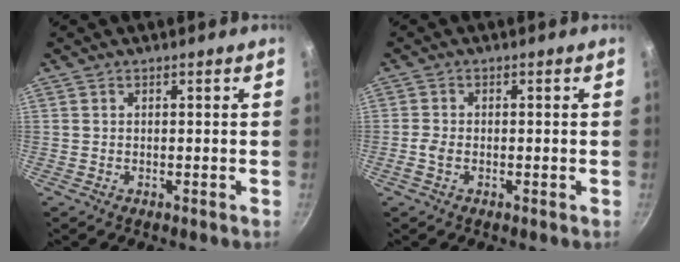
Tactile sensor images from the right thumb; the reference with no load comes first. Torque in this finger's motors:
{"motor_torque": [-0.56, -0.40, -0.31, 0.58, -0.01]}